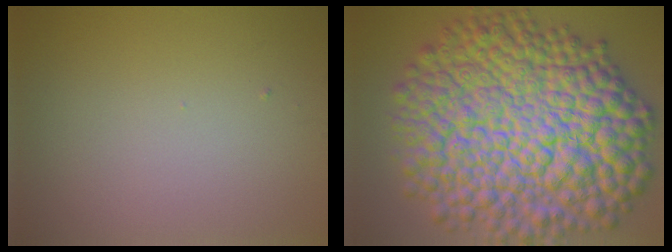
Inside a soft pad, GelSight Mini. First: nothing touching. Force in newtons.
{"total": 18.0, "press": 18.0, "slide": 0.3}